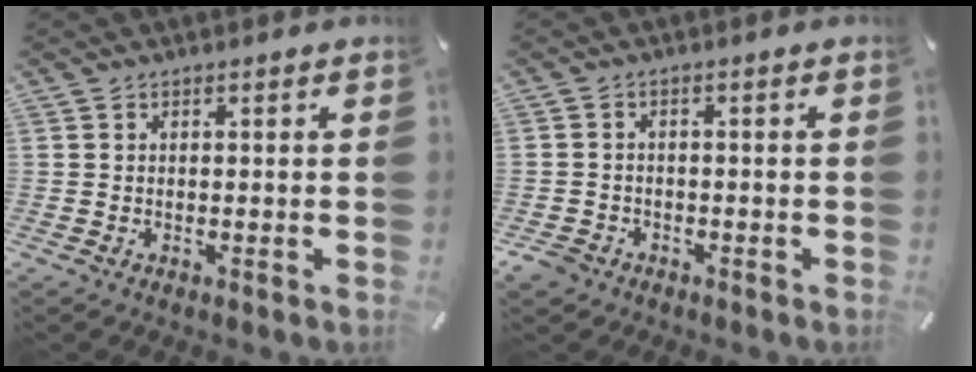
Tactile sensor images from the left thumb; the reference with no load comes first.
{"total": 3.0, "force": [-1.9, 2.1, 0.8], "torque": [-0.028, 0.005, -0.043]}